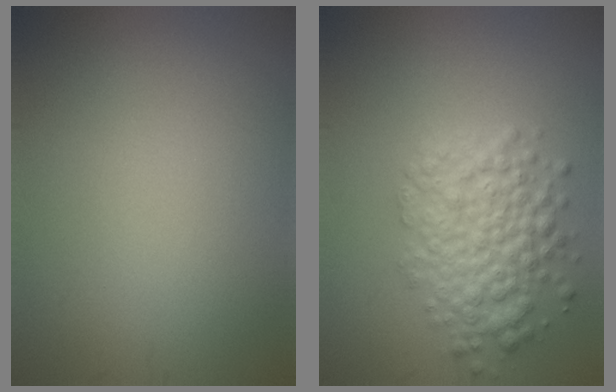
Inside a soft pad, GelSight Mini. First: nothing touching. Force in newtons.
{"total": 5.3, "press": 5.3, "slide": 0.2}